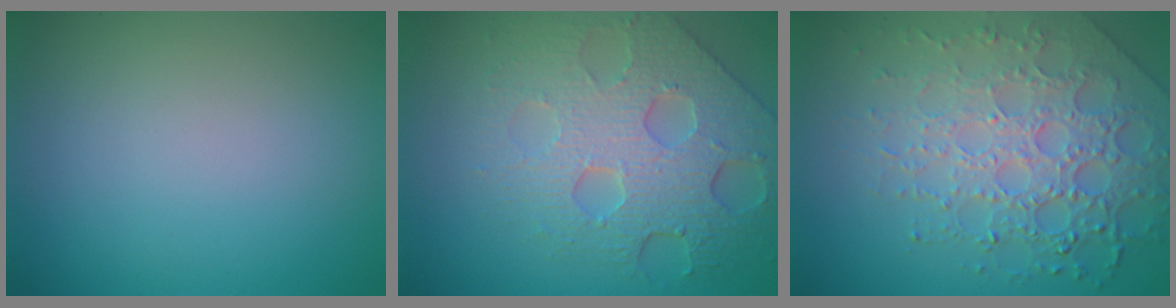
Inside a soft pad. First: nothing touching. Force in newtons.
{"total": 7.9, "press": 5.6, "slide": 5.6}
{"total": 8.0, "press": 5.5, "slide": 5.9}